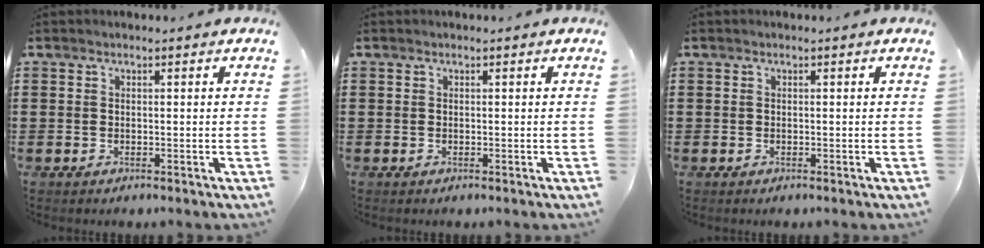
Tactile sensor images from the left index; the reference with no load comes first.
{"total": 0.0}
{"total": 0.0}